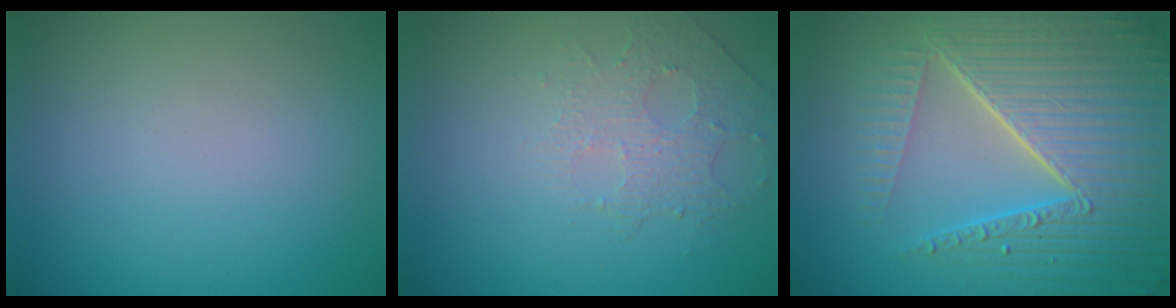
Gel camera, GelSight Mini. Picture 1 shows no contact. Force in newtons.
{"total": 1.6, "press": 1.2, "slide": 1.0}
{"total": 8.6, "press": 6.0, "slide": 6.2}